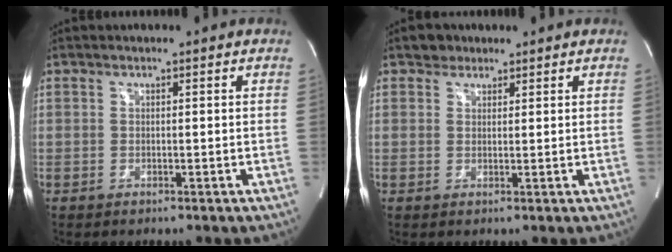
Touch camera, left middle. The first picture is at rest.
{"total": 2.1, "force": [1.5, 1.5, 0.1], "torque": [-0.001, 0.008, 0.021]}